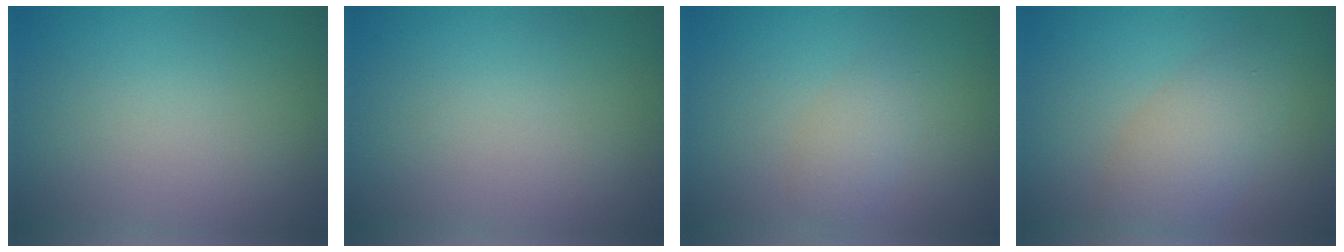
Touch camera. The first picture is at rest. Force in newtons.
{"total": 0.0}
{"total": 1.8, "press": 1.8, "slide": 0.1}
{"total": 4.0, "press": 4.0, "slide": 0.1}